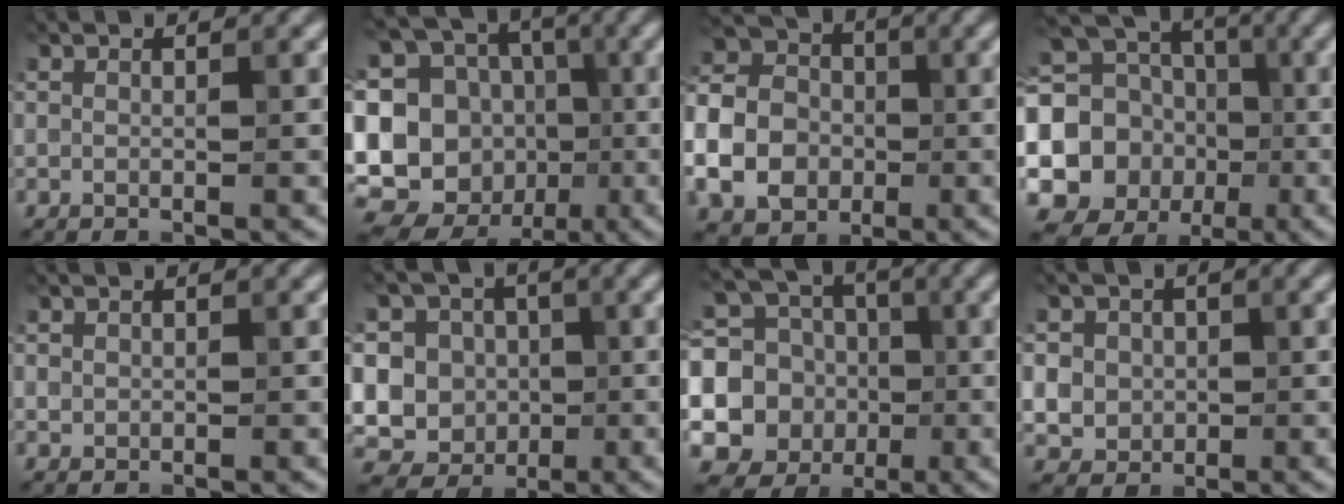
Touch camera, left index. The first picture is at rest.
{"total": 20.5, "force": [-2.5, 18.7, 8.0], "torque": [-0.173, 0.029, -0.084]}
{"total": 8.8, "force": [-2.3, 7.1, 4.6], "torque": [-0.127, 0.000, -0.056]}
{"total": 14.8, "force": [-0.7, 13.5, 6.2], "torque": [-0.122, -0.011, -0.026]}
{"total": 0.5, "force": [0.1, 0.5, 0.1], "torque": [0.002, -0.003, 0.004]}
{"total": 14.0, "force": [0.5, 13.2, 4.7], "torque": [-0.116, 0.022, -0.011]}
{"total": 13.7, "force": [-0.8, 12.8, 4.9], "torque": [-0.117, 0.008, -0.022]}
{"total": 5.3, "force": [0.7, 4.9, 1.9], "torque": [-0.040, 0.021, 0.004]}